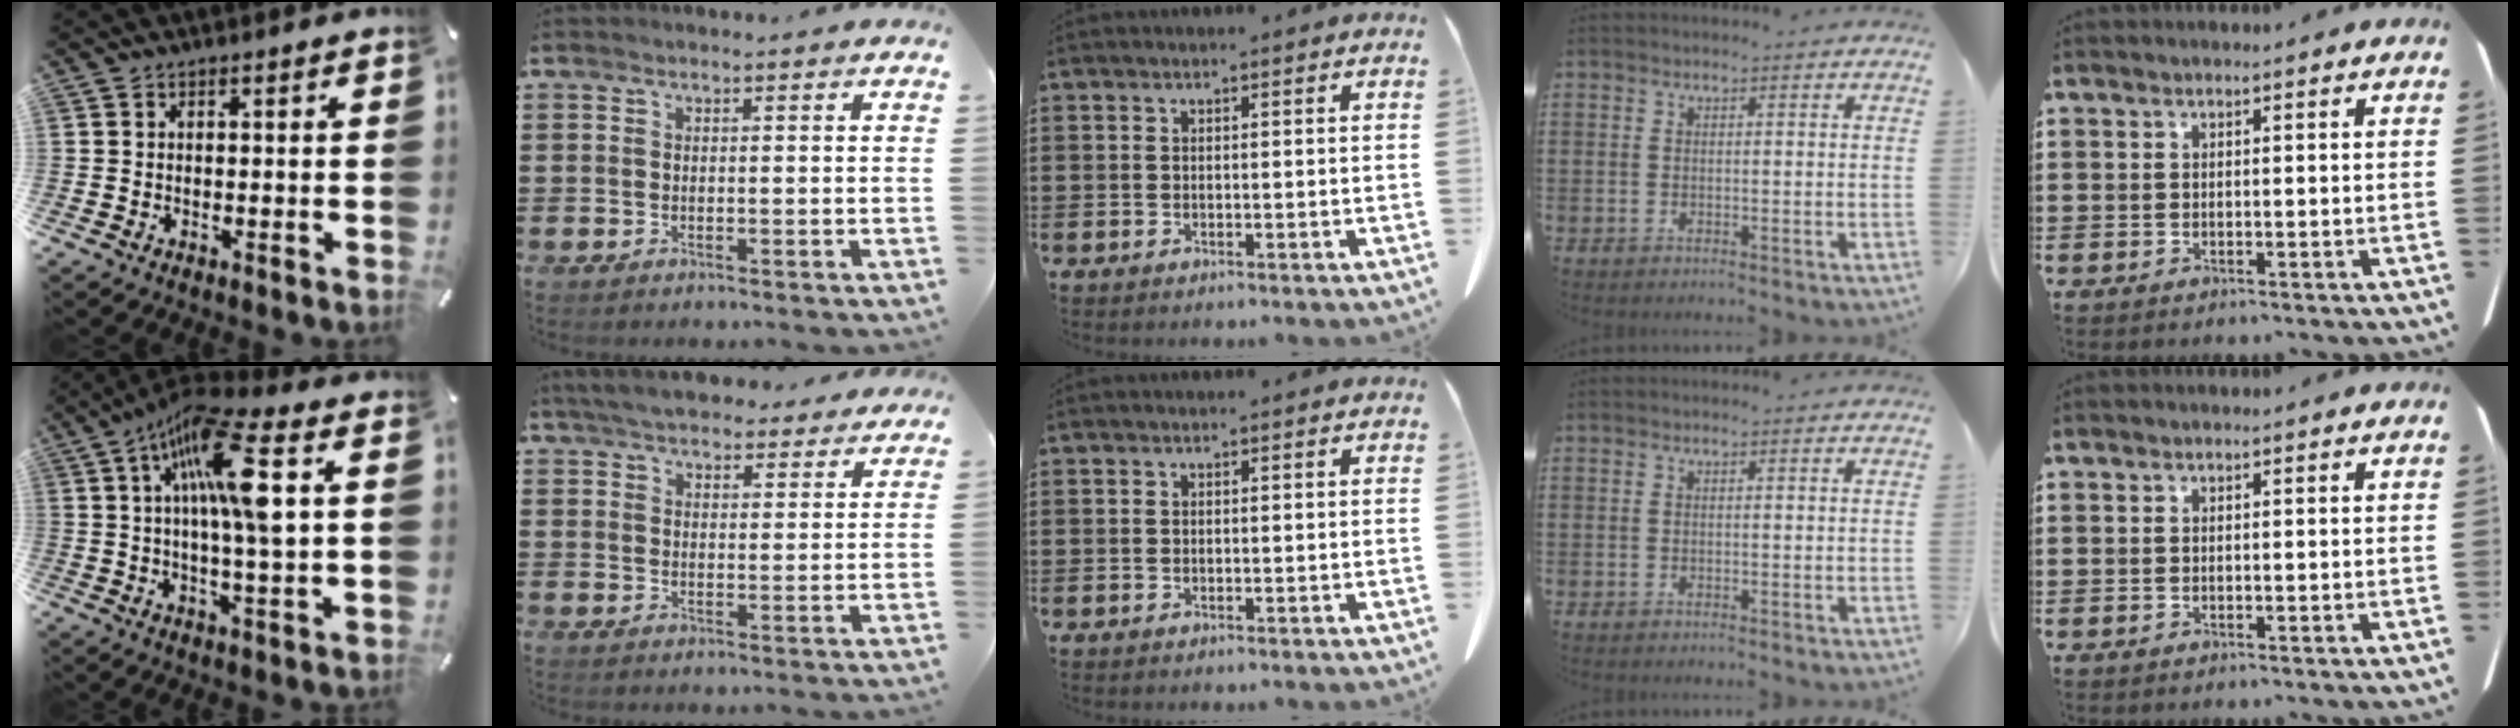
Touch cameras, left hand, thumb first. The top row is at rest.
{"thumb": {"total": 16.7, "force": [4.7, 3.8, 15.5], "torque": [-0.285, -0.010, 0.066]}, "index": {"total": 5.4, "force": [5.2, 1.1, 1.2], "torque": [-0.042, -0.015, 0.095]}}